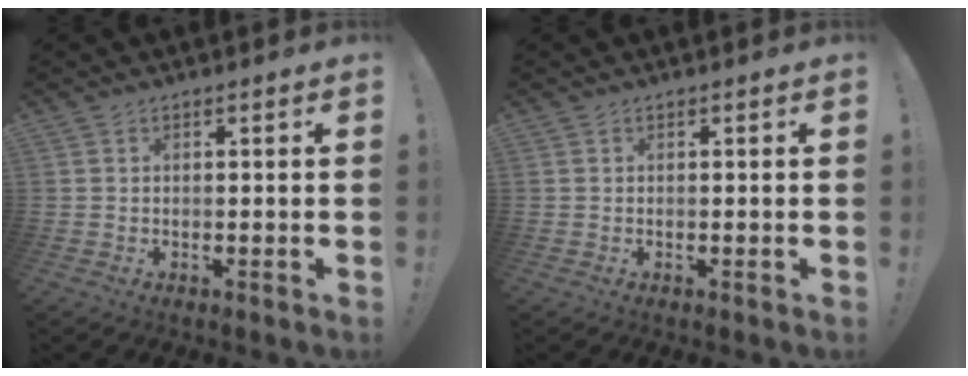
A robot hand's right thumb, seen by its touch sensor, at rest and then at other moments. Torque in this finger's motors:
{"motor_torque": [-0.02, 0.02, 0.00, 0.01, 0.00]}